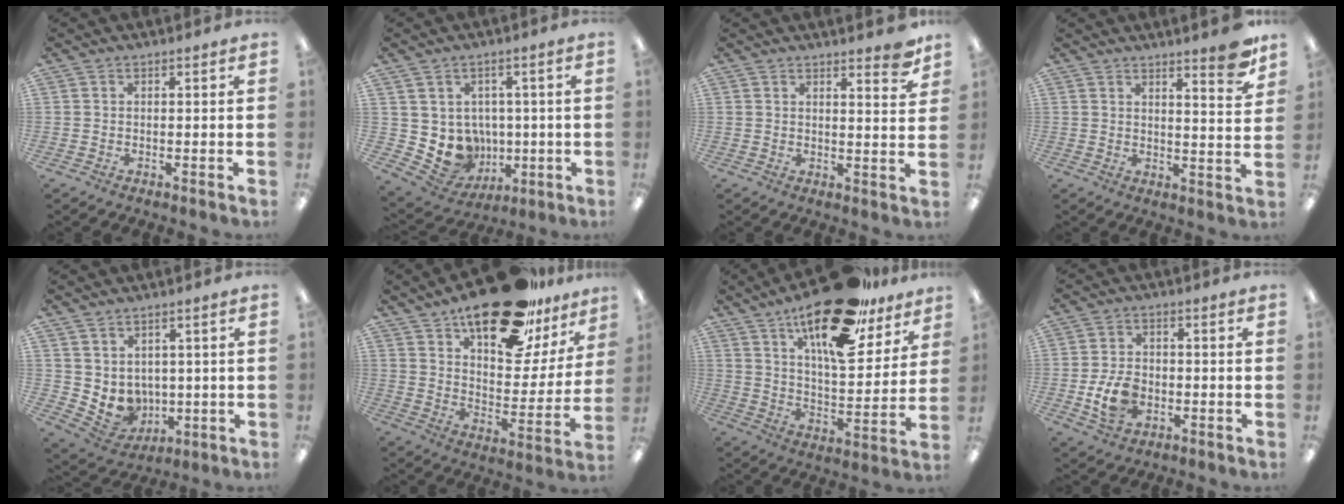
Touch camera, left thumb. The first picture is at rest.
{"total": 8.8, "force": [0.5, 8.4, 2.3], "torque": [-0.053, -0.014, 0.026]}
{"total": 5.2, "force": [4.4, 1.2, 2.6], "torque": [-0.021, -0.031, 0.071]}
{"total": 7.9, "force": [6.3, 1.1, 4.6], "torque": [-0.050, -0.046, 0.099]}
{"total": 5.9, "force": [2.1, 5.3, 1.4], "torque": [-0.036, -0.023, 0.050]}
{"total": 25.3, "force": [18.4, 10.1, 14.2], "torque": [-0.205, -0.106, 0.305]}
{"total": 23.6, "force": [15.6, 9.1, 15.2], "torque": [-0.229, -0.090, 0.258]}
{"total": 8.3, "force": [-2.2, 5.9, 5.5], "torque": [-0.104, 0.003, -0.042]}